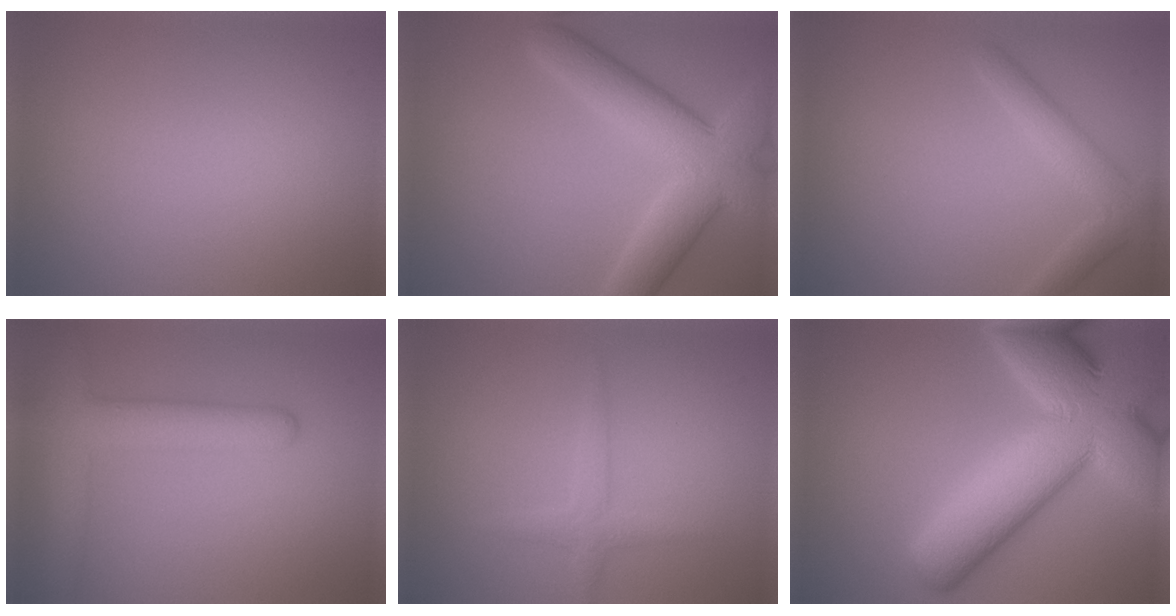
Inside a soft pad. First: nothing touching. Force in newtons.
{"total": 7.5, "press": 7.4, "slide": 0.7}
{"total": 2.8, "press": 2.8, "slide": 0.0}
{"total": 5.3, "press": 5.3, "slide": 0.2}
{"total": 1.7, "press": 1.7, "slide": 0.0}
{"total": 13.8, "press": 13.8, "slide": 0.6}